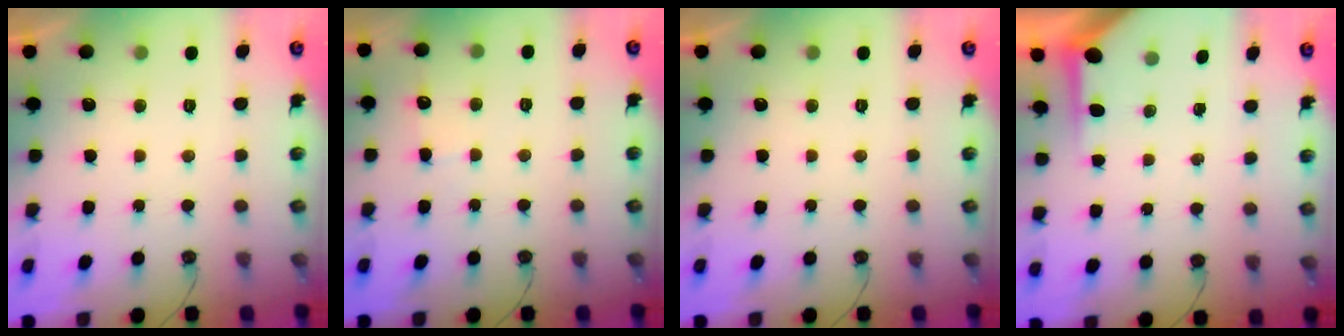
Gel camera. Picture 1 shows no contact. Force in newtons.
{"total": 5.5, "press": 5.5, "slide": 0.7}
{"total": 0.0}
{"total": 4.0, "press": 4.0, "slide": 0.3}